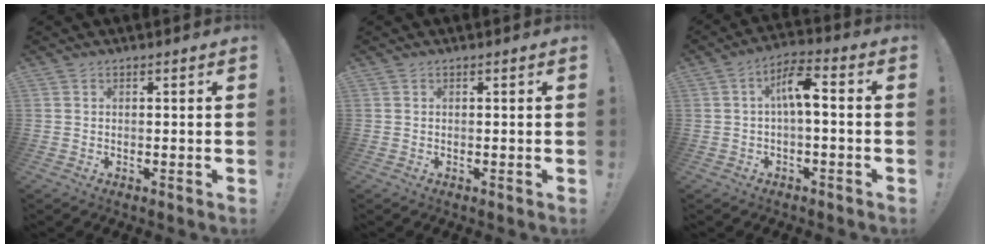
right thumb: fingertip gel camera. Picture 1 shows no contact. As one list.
[{"total": 0.0}, {"total": 8.5, "force": [0.4, 3.1, 7.9], "torque": [-0.127, 0.010, 0.004]}]